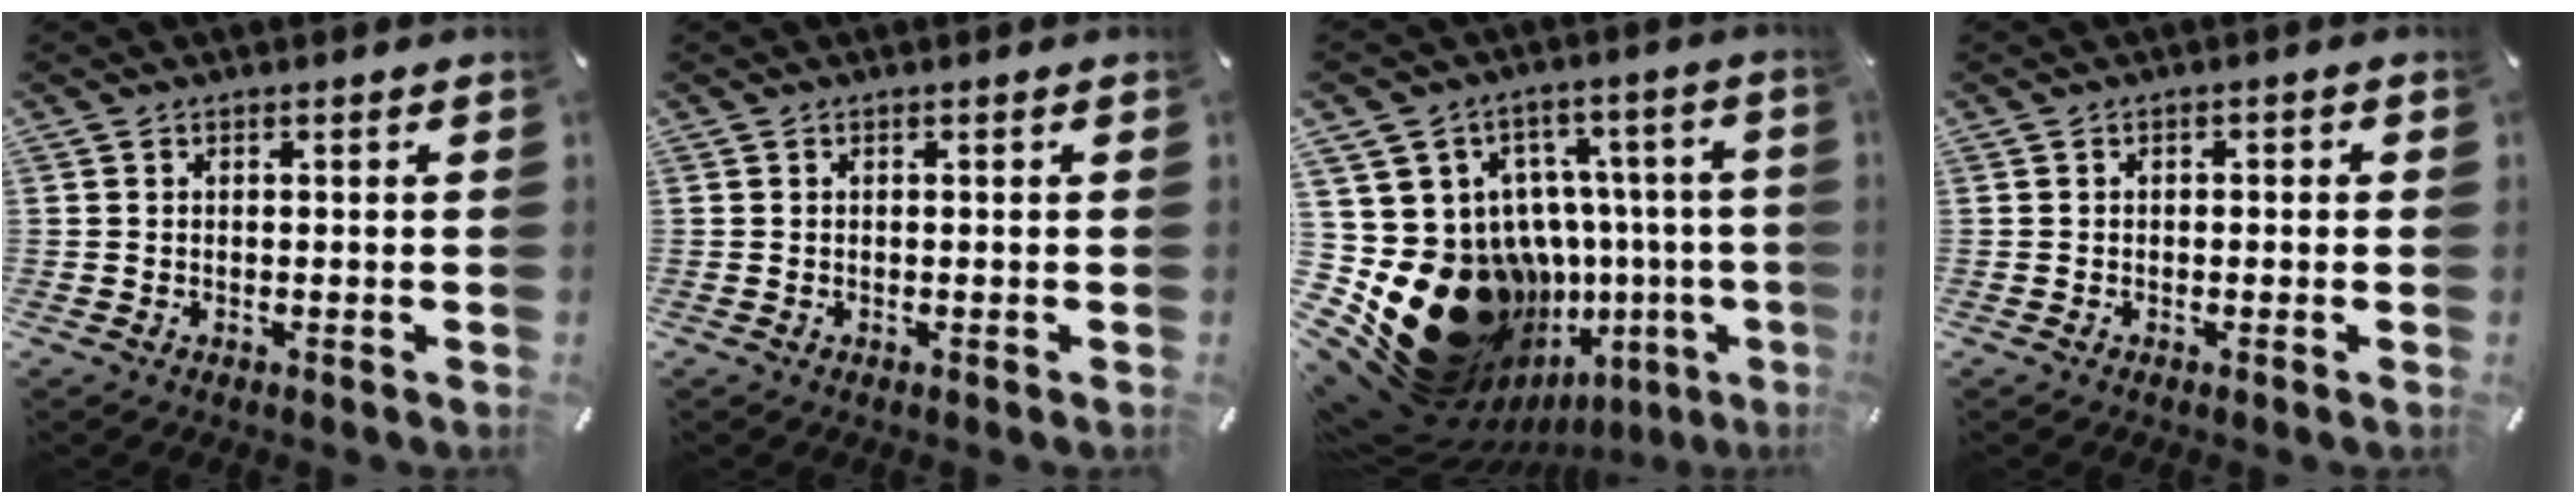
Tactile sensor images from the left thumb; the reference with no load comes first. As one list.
[{"total": 0.0}, {"total": 28.3, "force": [-9.8, 20.3, 17.2], "torque": [-0.263, 0.008, -0.094]}, {"total": 0.9, "force": [-0.4, 0.6, 0.5], "torque": [-0.010, 0.003, -0.009]}]